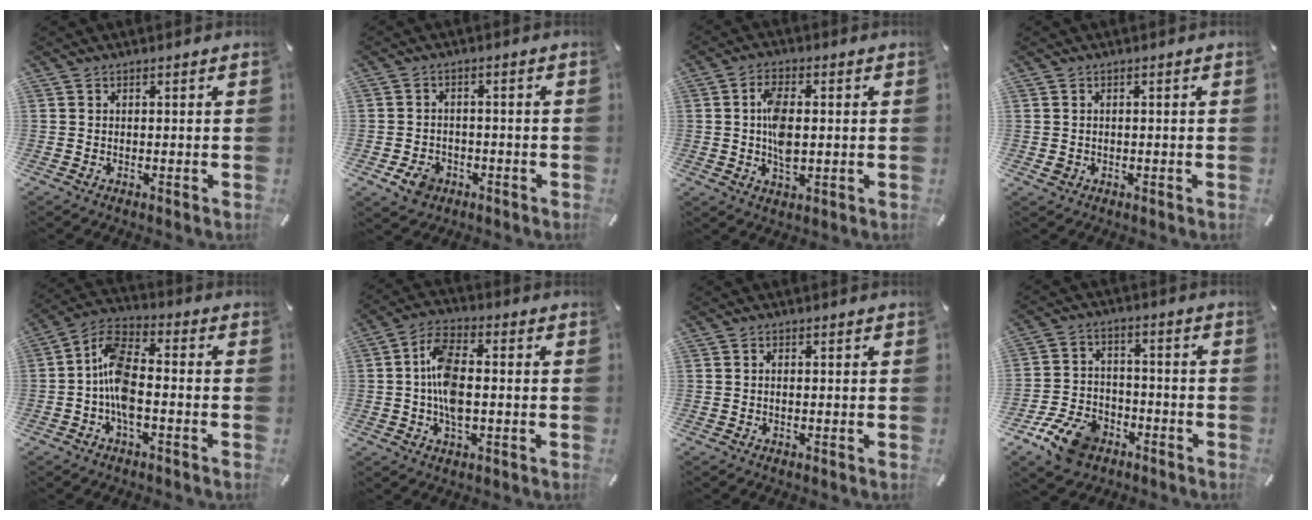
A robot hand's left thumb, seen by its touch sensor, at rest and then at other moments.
{"total": 5.3, "force": [-2.7, 3.9, 2.2], "torque": [-0.036, 0.010, -0.051]}
{"total": 7.4, "force": [0.4, 3.9, 6.2], "torque": [-0.125, -0.002, -0.001]}
{"total": 1.4, "force": [-0.3, 1.3, 0.5], "torque": [-0.009, 0.004, -0.008]}
{"total": 9.7, "force": [-3.1, 4.7, 7.9], "torque": [-0.168, 0.007, -0.056]}
{"total": 9.8, "force": [-0.7, 5.2, 8.3], "torque": [-0.175, 0.004, -0.014]}
{"total": 0.7, "force": [-0.1, 0.2, 0.6], "torque": [-0.013, 0.000, -0.002]}
{"total": 11.2, "force": [-6.6, 7.4, 5.3], "torque": [-0.097, 0.043, -0.119]}